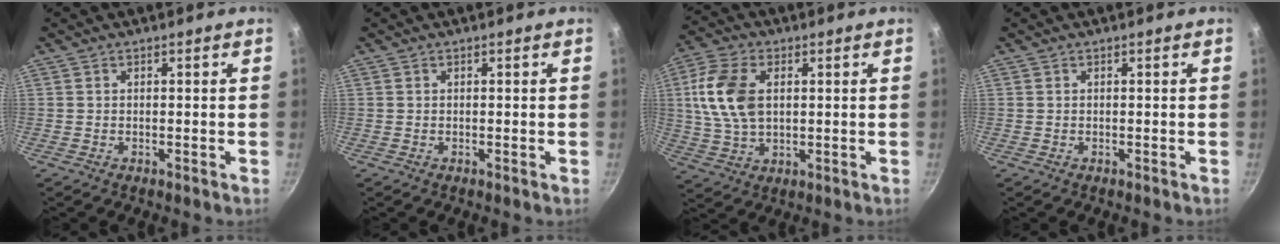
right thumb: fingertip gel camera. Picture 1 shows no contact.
{"total": 0.0}
{"total": 12.5, "force": [2.2, 7.9, 9.5], "torque": [-0.180, 0.003, 0.039]}
{"total": 0.0}